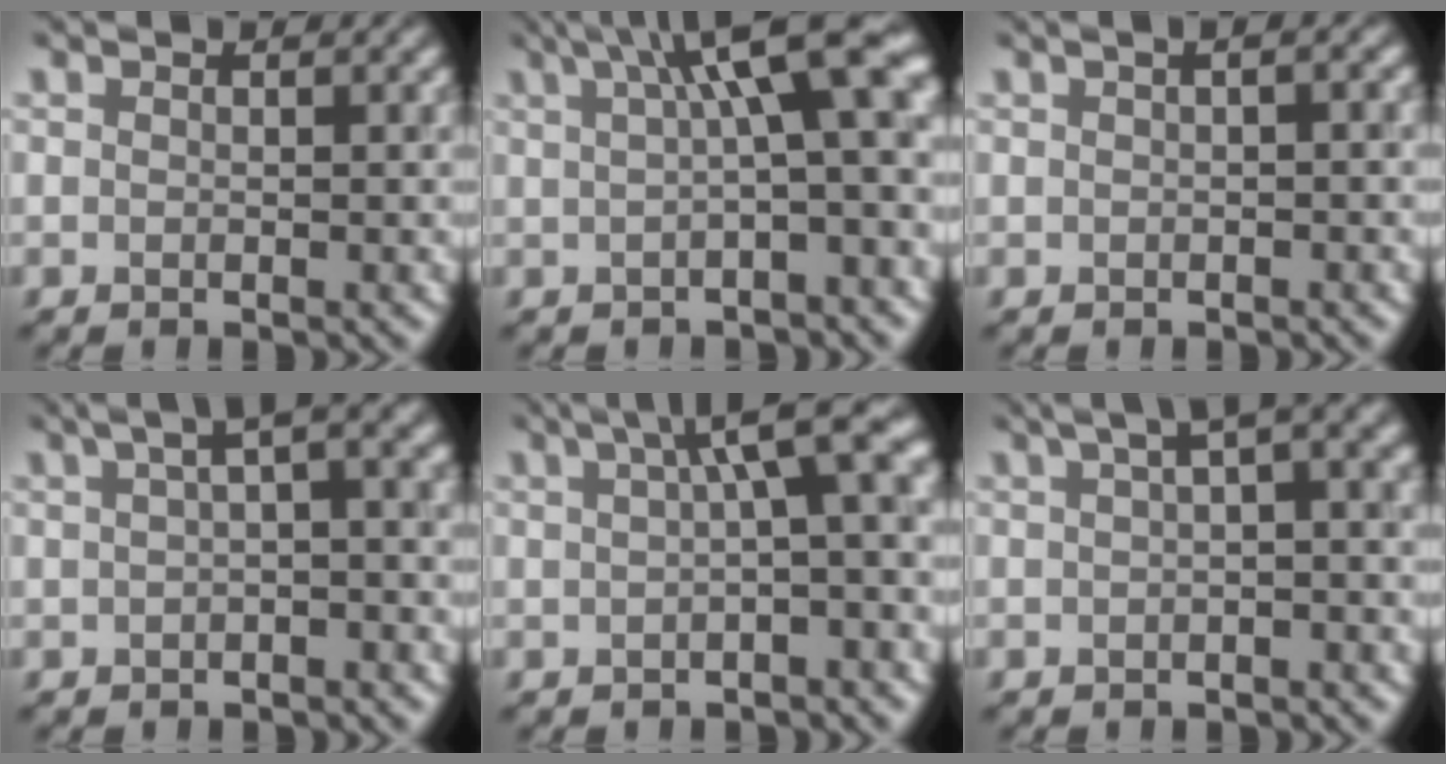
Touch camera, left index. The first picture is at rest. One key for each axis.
{"total": 9.1, "fx": 2.6, "fy": 2.2, "fz": 8.4, "tx": -0.111, "ty": 0.025, "tz": 0.034}
{"total": 1.3, "fx": 0.1, "fy": 0.5, "fz": 1.2, "tx": -0.020, "ty": 0.007, "tz": 0.002}
{"total": 5.1, "fx": 1.3, "fy": 1.5, "fz": 4.6, "tx": -0.063, "ty": 0.021, "tz": 0.012}
{"total": 6.9, "fx": 1.7, "fy": 1.7, "fz": 6.4, "tx": -0.080, "ty": 0.024, "tz": 0.019}
{"total": 5.0, "fx": 1.5, "fy": 1.3, "fz": 4.6, "tx": -0.053, "ty": 0.022, "tz": 0.014}